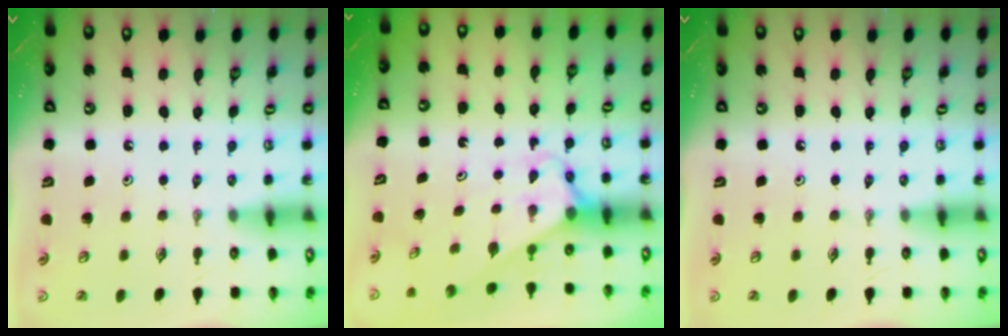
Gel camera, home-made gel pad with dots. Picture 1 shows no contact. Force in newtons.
{"total": 2.8, "press": 2.8, "slide": 0.2}
{"total": 0.0}